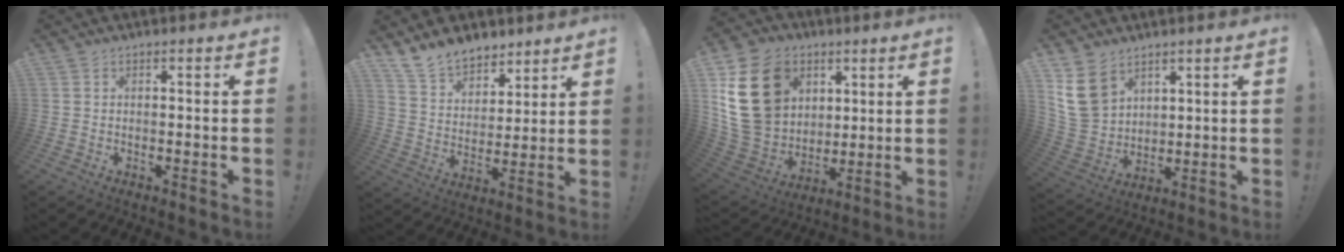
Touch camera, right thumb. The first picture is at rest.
{"total": 11.8, "force": [9.8, 6.1, 2.5], "torque": [-0.062, -0.072, 0.193]}
{"total": 22.9, "force": [7.1, 18.1, 12.2], "torque": [-0.225, -0.023, 0.154]}
{"total": 12.3, "force": [7.1, 8.7, 5.0], "torque": [-0.091, -0.036, 0.145]}